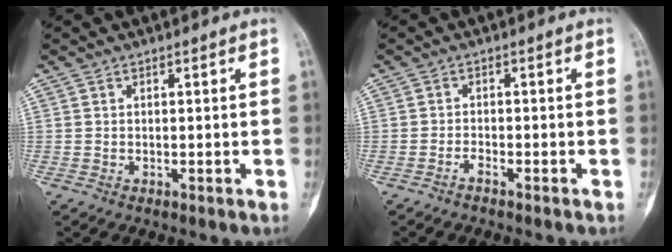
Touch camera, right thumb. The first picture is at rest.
{"total": 1.4, "force": [-1.2, 0.3, 0.6], "torque": [-0.017, 0.008, -0.024]}